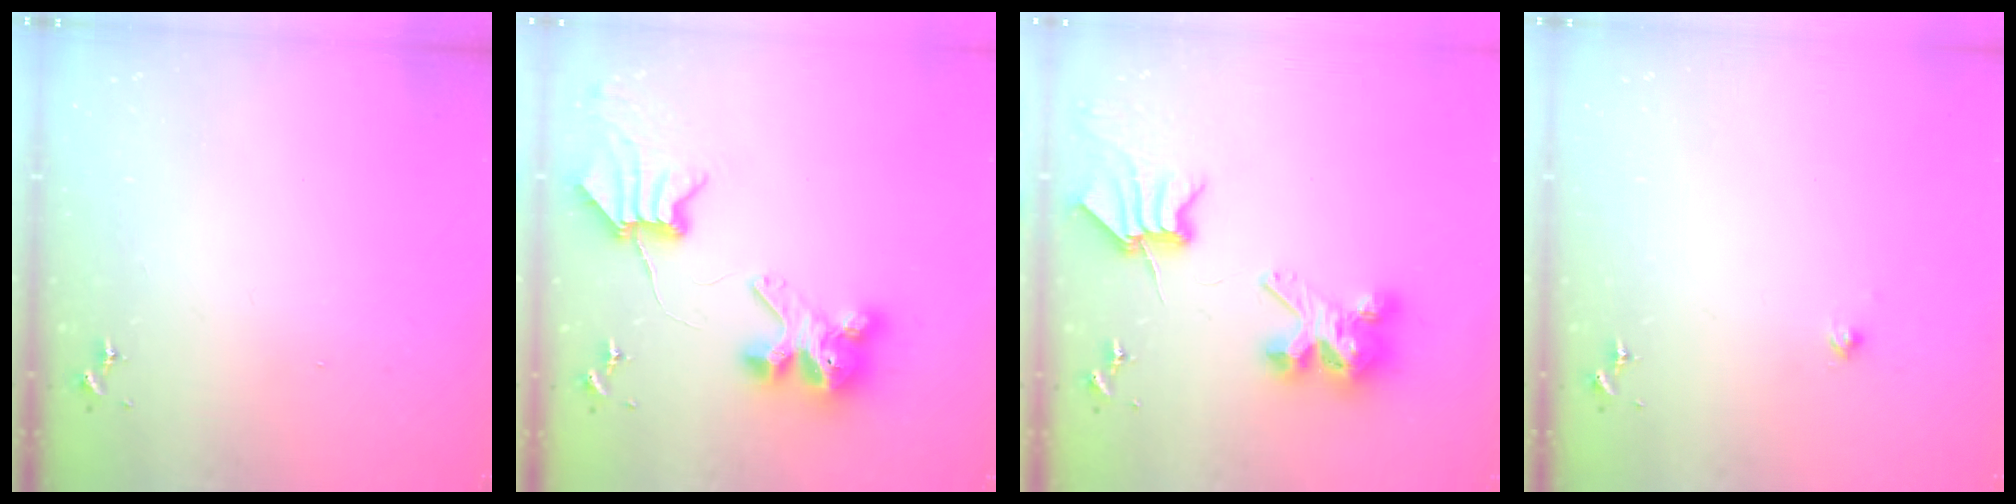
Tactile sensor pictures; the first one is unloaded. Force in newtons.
{"total": 8.1, "press": 8.1, "slide": 1.2}
{"total": 9.4, "press": 9.3, "slide": 1.2}
{"total": 2.3, "press": 2.3, "slide": 0.2}